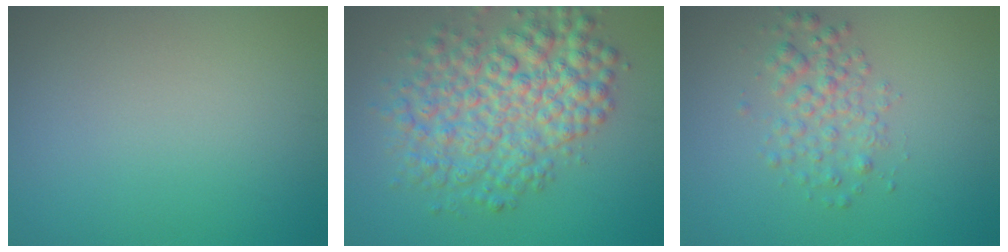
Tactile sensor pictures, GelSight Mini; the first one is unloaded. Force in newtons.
{"total": 7.6, "press": 7.6, "slide": 0.2}
{"total": 2.6, "press": 2.6, "slide": 0.1}